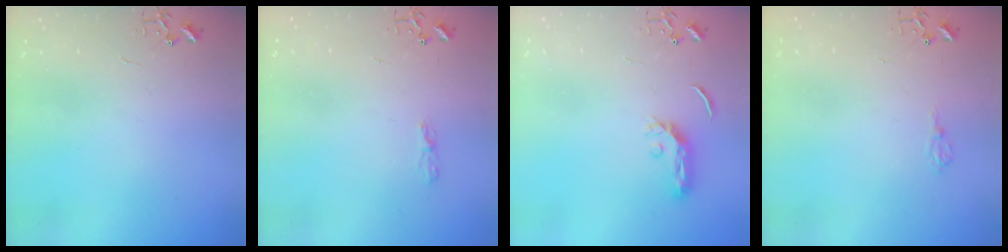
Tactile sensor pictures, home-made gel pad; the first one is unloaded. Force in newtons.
{"total": 3.4, "press": 3.4, "slide": 0.6}
{"total": 7.6, "press": 7.6, "slide": 0.4}
{"total": 5.9, "press": 5.9, "slide": 0.8}